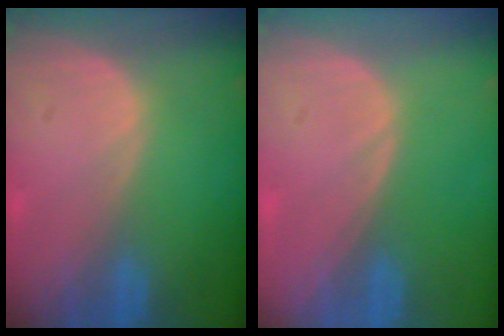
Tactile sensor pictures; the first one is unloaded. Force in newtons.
{"total": 0.0}